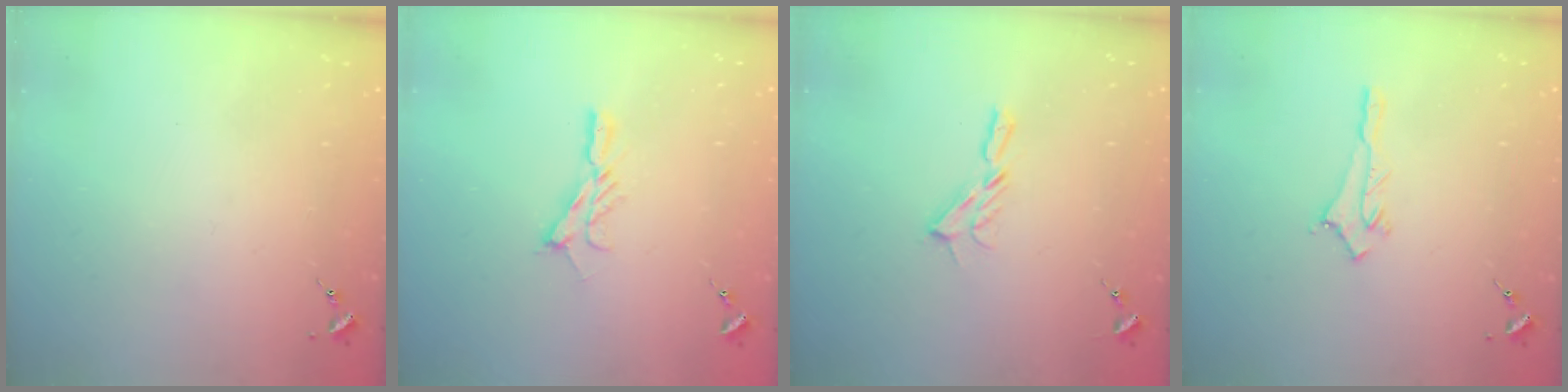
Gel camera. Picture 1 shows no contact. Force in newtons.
{"total": 8.3, "press": 8.3, "slide": 0.6}
{"total": 5.9, "press": 5.9, "slide": 0.5}
{"total": 2.8, "press": 2.8, "slide": 0.3}